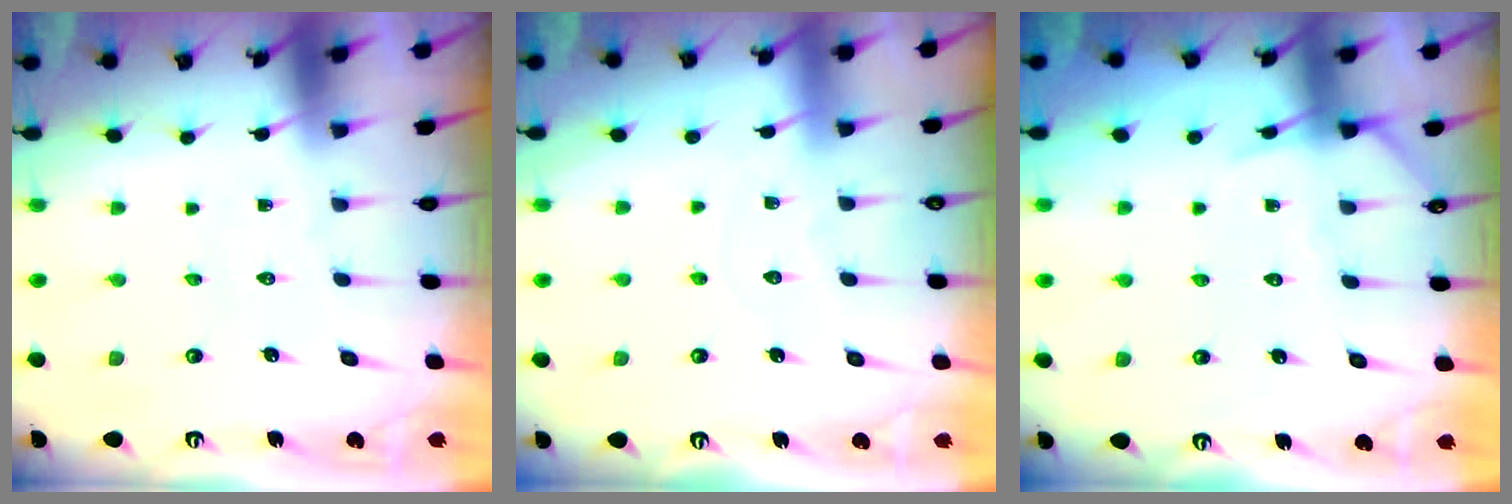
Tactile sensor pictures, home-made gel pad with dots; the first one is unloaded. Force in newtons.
{"total": 3.8, "press": 3.8, "slide": 0.3}
{"total": 5.2, "press": 5.1, "slide": 0.7}